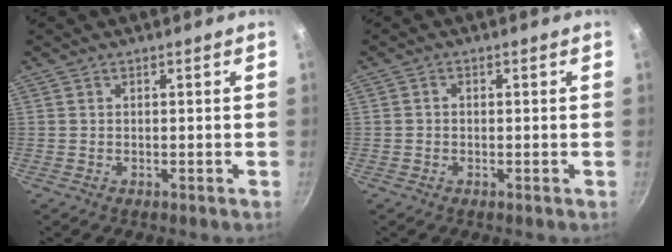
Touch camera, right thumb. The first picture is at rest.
{"total": 1.0, "force": [-0.2, 0.8, 0.5], "torque": [-0.009, 0.005, -0.004]}